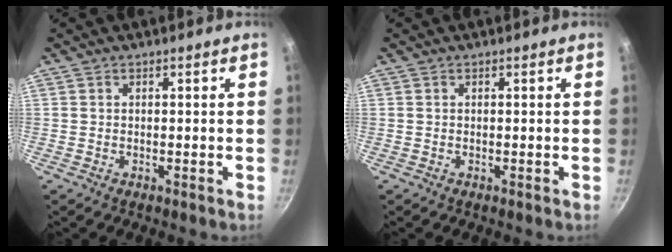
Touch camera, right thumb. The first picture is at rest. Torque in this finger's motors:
{"motor_torque": [0.00, 0.00, -0.12, -0.23, 0.00]}